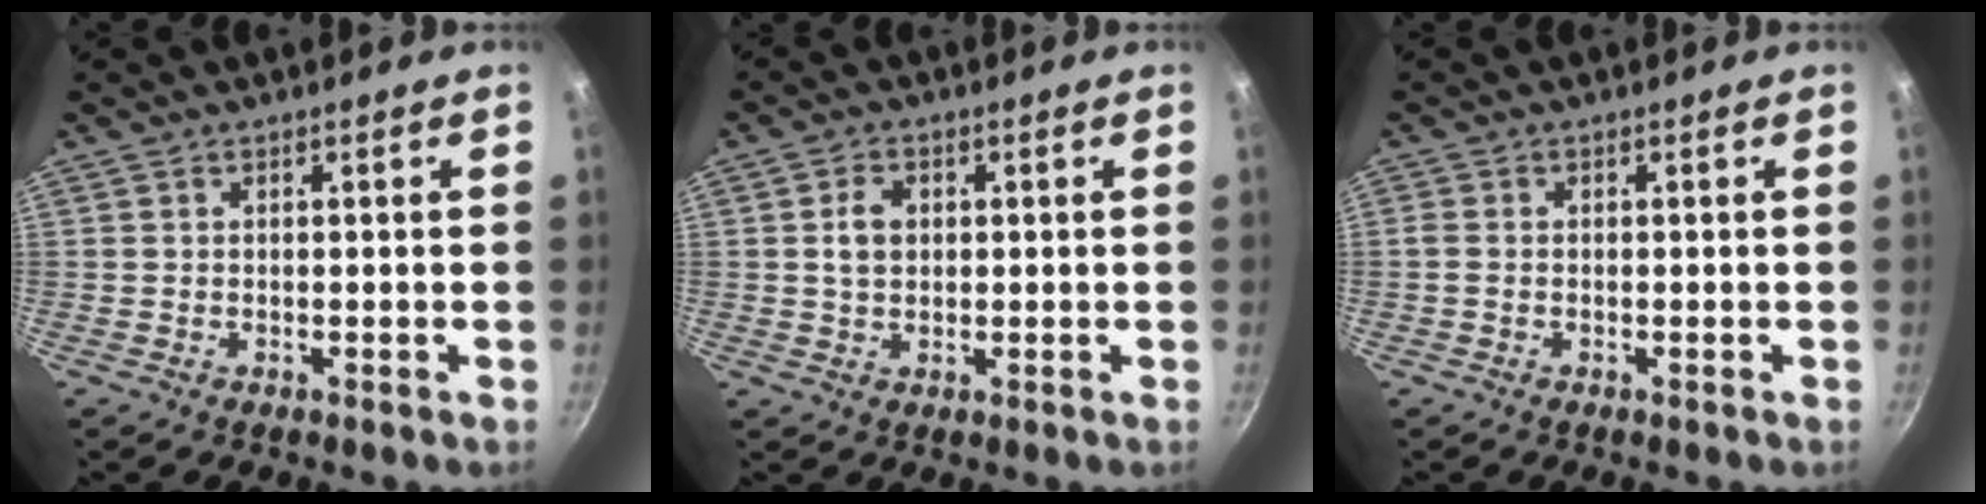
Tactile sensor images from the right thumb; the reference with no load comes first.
{"total": 4.2, "force": [0.7, 3.1, 2.8], "torque": [-0.039, 0.001, 0.011]}
{"total": 1.2, "force": [-0.2, 0.8, 0.8], "torque": [-0.021, 0.002, -0.006]}